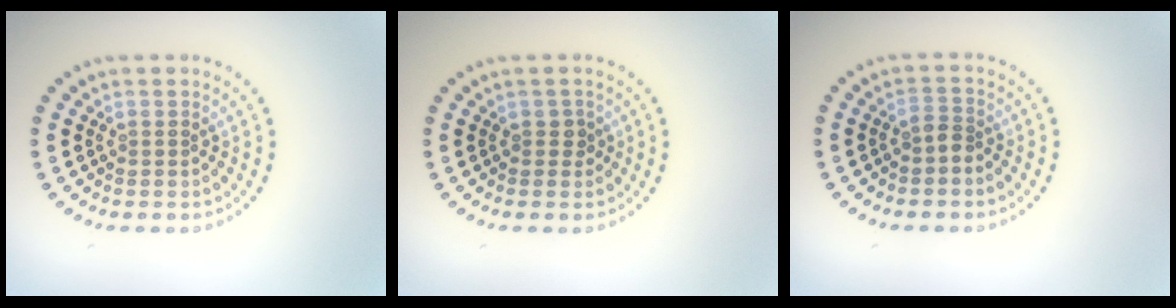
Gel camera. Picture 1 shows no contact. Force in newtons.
{"total": 0.9, "press": 0.8, "slide": 0.4}
{"total": 1.5, "press": 1.2, "slide": 0.9}